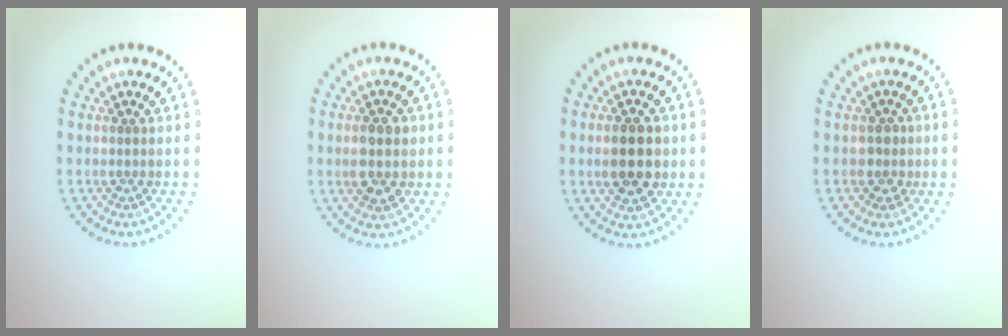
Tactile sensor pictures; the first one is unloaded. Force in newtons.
{"total": 3.4, "press": 3.4, "slide": 0.1}
{"total": 4.7, "press": 4.6, "slide": 0.3}
{"total": 1.5, "press": 1.2, "slide": 0.8}